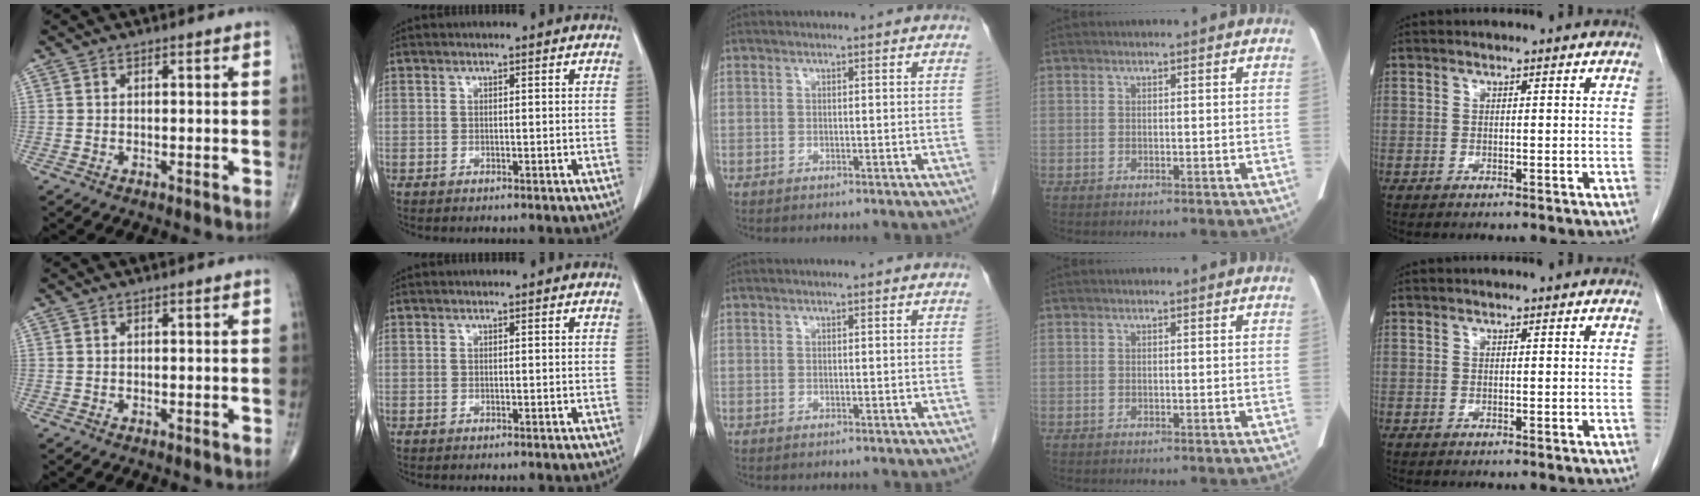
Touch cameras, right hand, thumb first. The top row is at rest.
{}